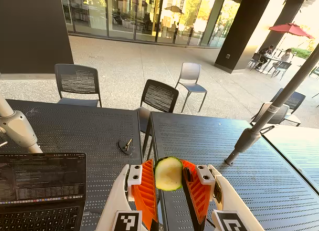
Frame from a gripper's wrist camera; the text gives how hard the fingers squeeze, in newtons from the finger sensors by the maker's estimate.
{"total": 6.0, "left": 5.8, "right": 6.3}